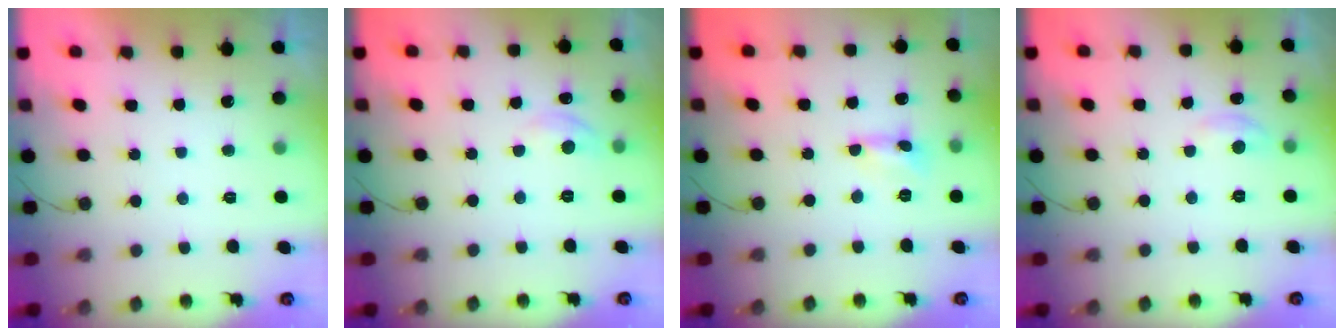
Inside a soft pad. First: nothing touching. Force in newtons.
{"total": 5.2, "press": 5.1, "slide": 0.7}
{"total": 0.6, "press": 0.6, "slide": 0.0}
{"total": 2.7, "press": 2.7, "slide": 0.4}